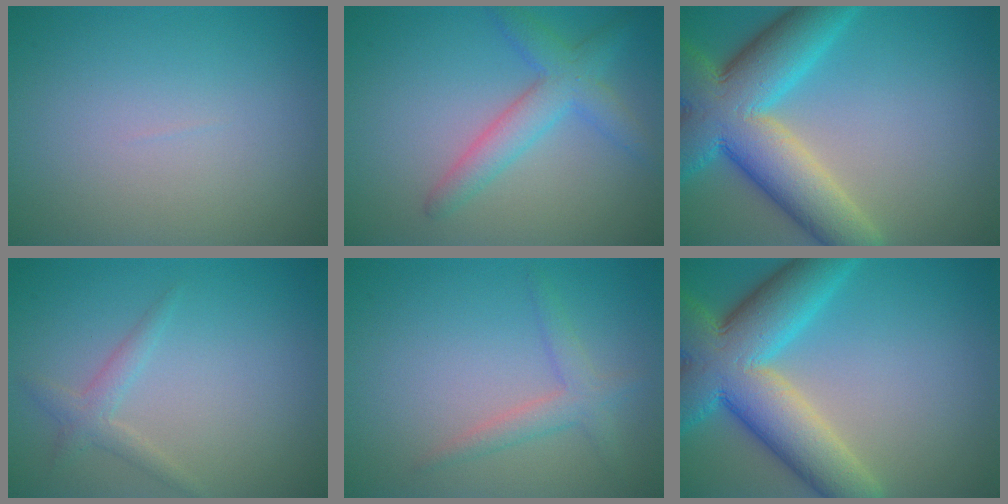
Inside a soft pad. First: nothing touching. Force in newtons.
{"total": 3.8, "press": 3.8, "slide": 0.1}
{"total": 11.3, "press": 11.3, "slide": 0.5}
{"total": 1.7, "press": 1.7, "slide": 0.0}
{"total": 2.1, "press": 2.1, "slide": 0.1}
{"total": 11.3, "press": 11.3, "slide": 0.5}